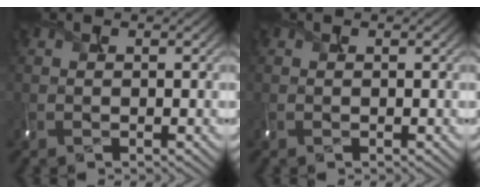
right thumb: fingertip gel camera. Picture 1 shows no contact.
{"total": 0.0}